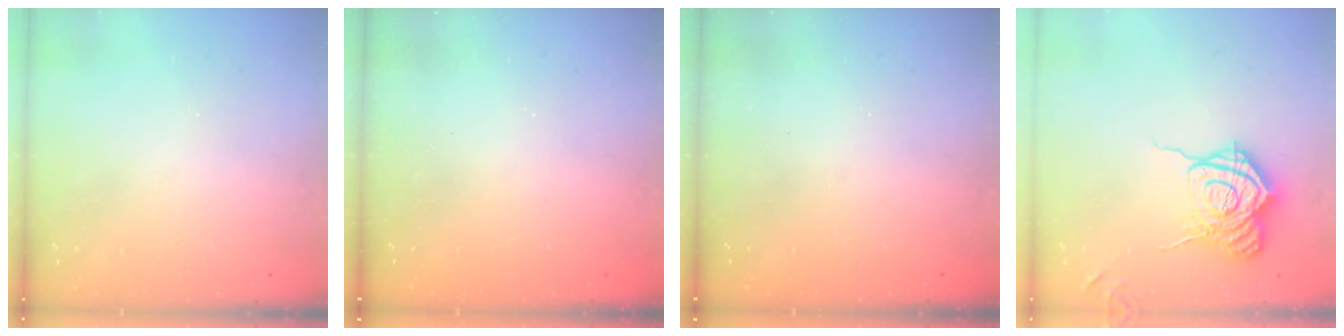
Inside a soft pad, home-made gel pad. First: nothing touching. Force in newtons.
{"total": 2.3, "press": 2.2, "slide": 0.8}
{"total": 2.3, "press": 2.2, "slide": 0.8}
{"total": 16.7, "press": 16.7, "slide": 0.6}